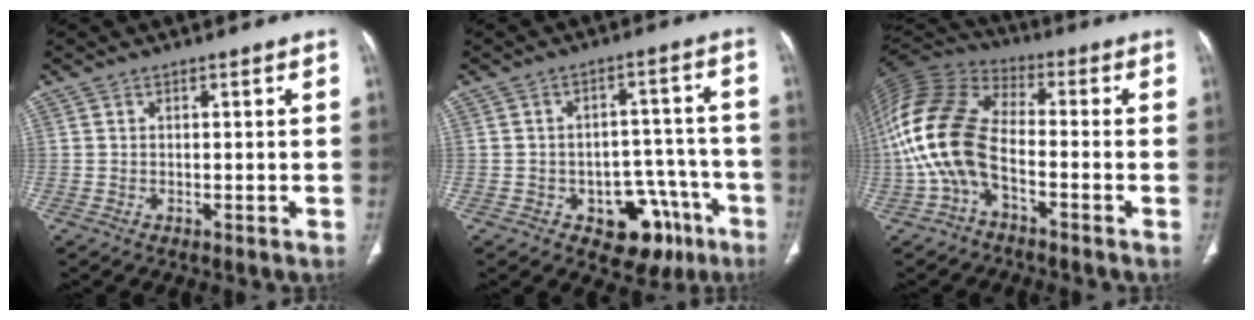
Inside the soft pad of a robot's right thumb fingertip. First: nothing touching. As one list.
[{"total": 12.2, "force": [-6.1, 7.7, 7.3], "torque": [-0.051, 0.049, -0.072]}, {"total": 15.8, "force": [-3.9, 8.5, 12.7], "torque": [-0.277, 0.050, -0.083]}]